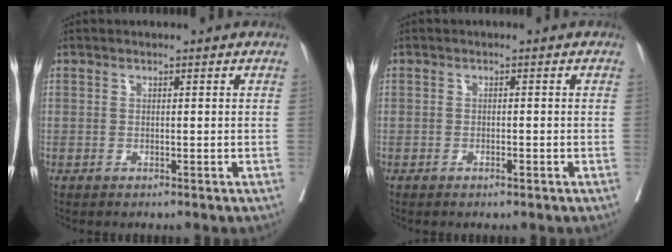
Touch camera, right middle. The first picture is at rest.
{"total": 0.9, "force": [-0.6, 0.2, 0.7], "torque": [-0.012, 0.000, -0.009]}